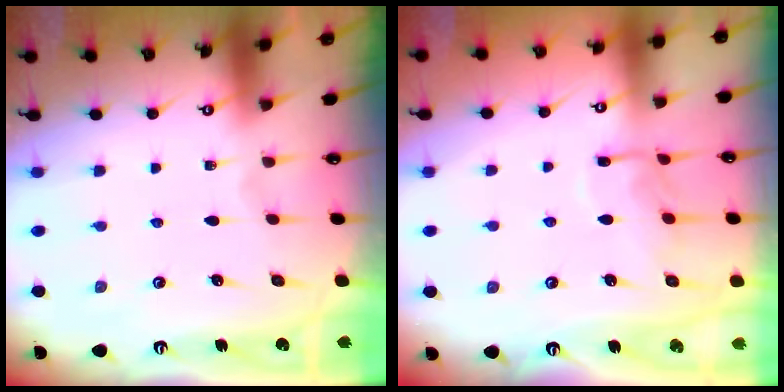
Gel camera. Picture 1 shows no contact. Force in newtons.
{"total": 7.6, "press": 7.6, "slide": 0.6}